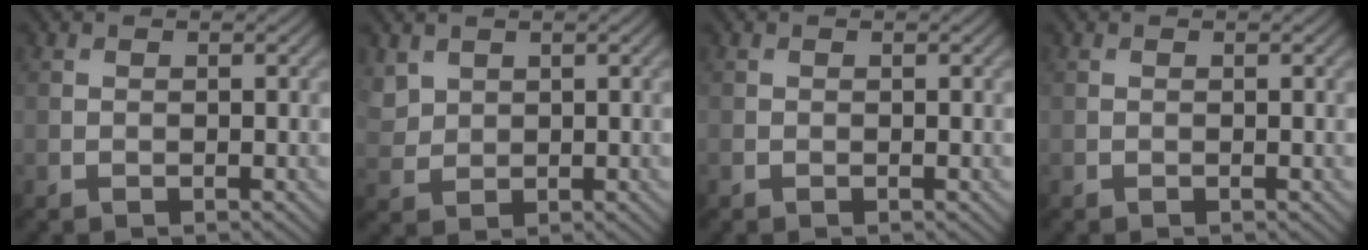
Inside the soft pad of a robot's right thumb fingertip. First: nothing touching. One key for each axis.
{"total": 2.9, "fx": 1.8, "fy": 2.0, "fz": 1.1, "tx": -0.040, "ty": 0.000, "tz": 0.042}
{"total": 0.0}
{"total": 0.0}